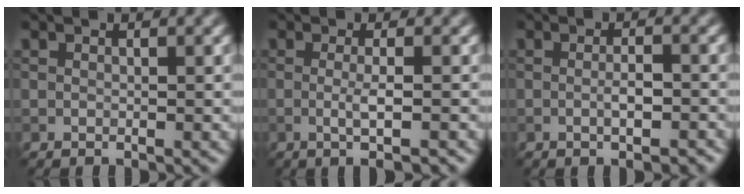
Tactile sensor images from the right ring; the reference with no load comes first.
{"total": 2.9, "force": [-0.4, 0.6, 2.8], "torque": [-0.044, -0.006, -0.008]}
{"total": 2.4, "force": [-0.7, 0.6, 2.3], "torque": [-0.034, 0.002, -0.009]}